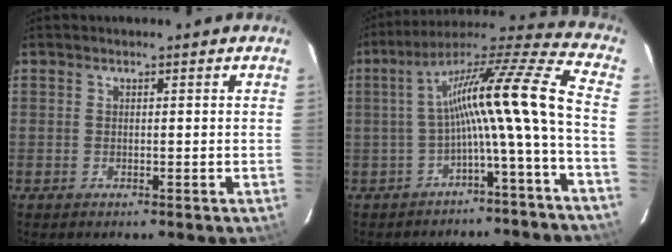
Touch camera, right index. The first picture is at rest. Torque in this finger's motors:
{"motor_torque": [0.76, -0.46, 0.92, 0.21]}